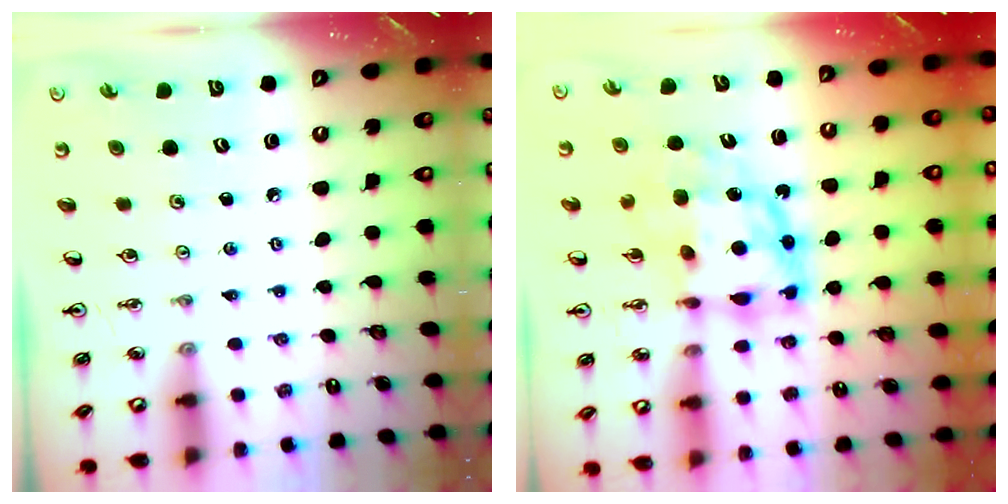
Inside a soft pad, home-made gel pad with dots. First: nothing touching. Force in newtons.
{"total": 11.5, "press": 11.4, "slide": 0.9}